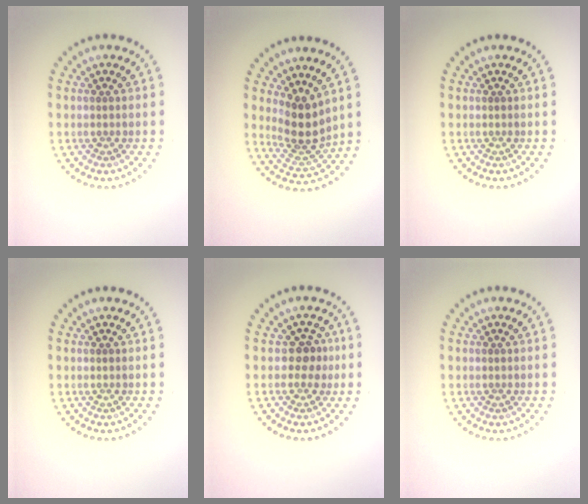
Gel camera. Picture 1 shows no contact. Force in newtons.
{"total": 4.0, "press": 3.1, "slide": 2.5}
{"total": 0.0}
{"total": 0.0}
{"total": 1.8, "press": 1.6, "slide": 0.9}
{"total": 0.0}